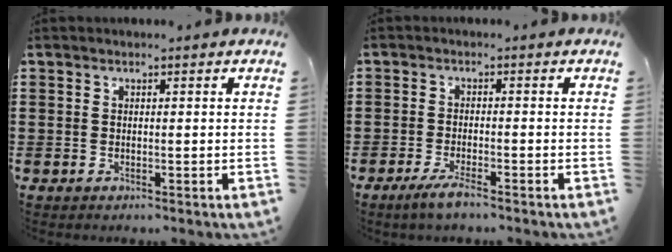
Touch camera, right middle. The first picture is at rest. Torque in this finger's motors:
{"motor_torque": [2.14, 0.00, 0.03, 0.08]}